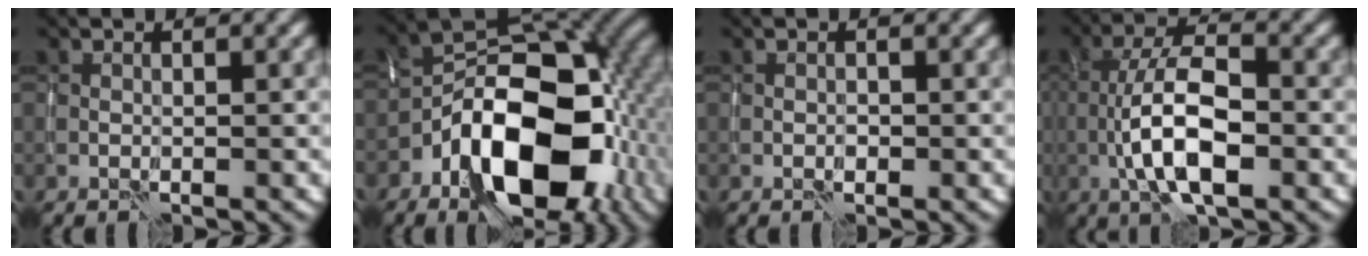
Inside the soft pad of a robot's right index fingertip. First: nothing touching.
{"total": 14.3, "force": [-5.5, 8.1, 10.5], "torque": [-0.157, -0.008, -0.096]}
{"total": 0.6, "force": [-0.2, 0.4, 0.3], "torque": [-0.005, 0.001, -0.005]}
{"total": 7.3, "force": [-2.0, 2.8, 6.5], "torque": [-0.123, 0.014, -0.043]}